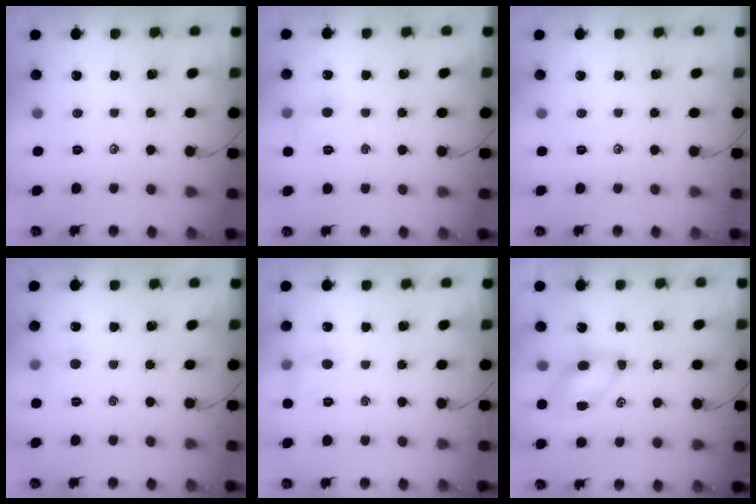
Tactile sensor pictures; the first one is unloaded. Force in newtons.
{"total": 5.4, "press": 5.2, "slide": 1.7}
{"total": 0.0}
{"total": 5.2, "press": 5.0, "slide": 1.6}
{"total": 6.5, "press": 6.3, "slide": 1.6}
{"total": 7.1, "press": 7.1, "slide": 0.8}